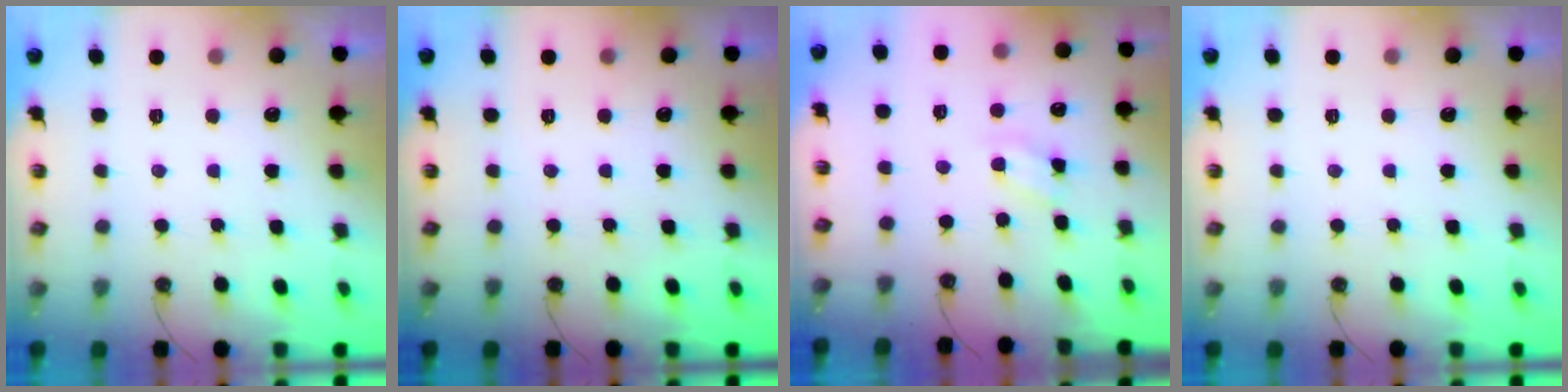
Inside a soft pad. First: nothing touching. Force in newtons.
{"total": 0.0}
{"total": 4.4, "press": 4.3, "slide": 0.5}
{"total": 0.0}